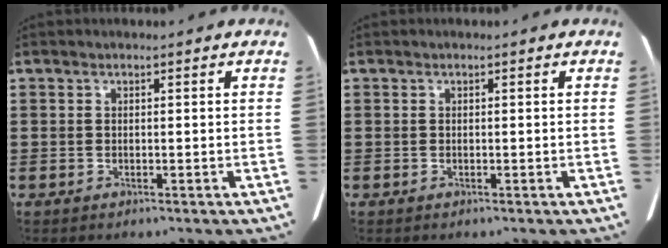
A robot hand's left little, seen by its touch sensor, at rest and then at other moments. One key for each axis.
{"total": 0.0}